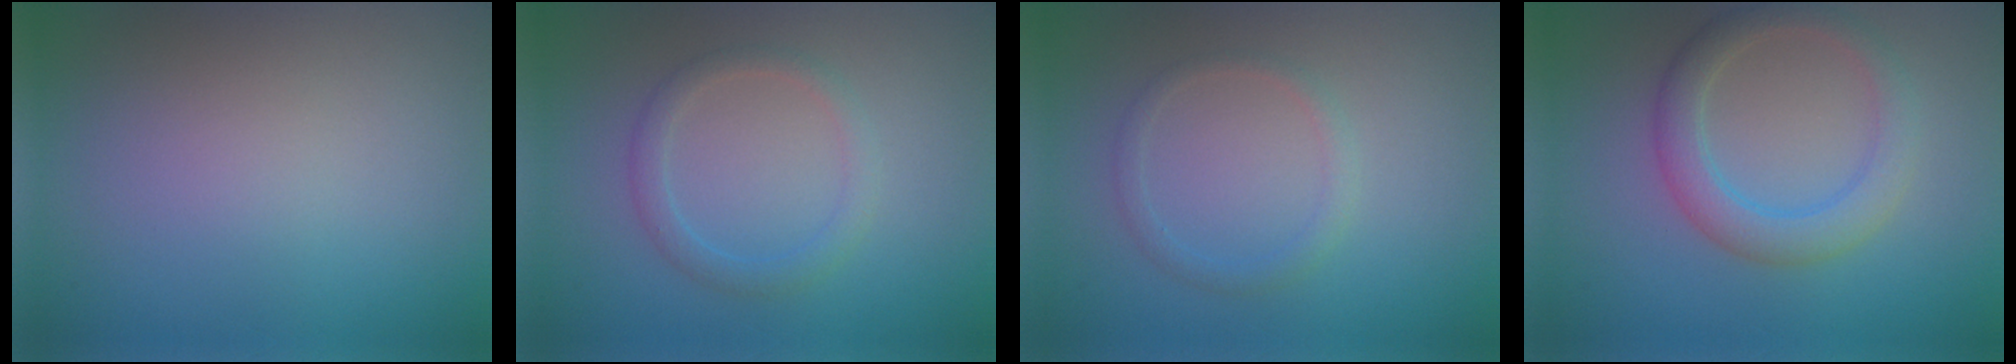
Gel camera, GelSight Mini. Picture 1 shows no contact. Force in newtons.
{"total": 1.9, "press": 1.9, "slide": 0.2}
{"total": 1.3, "press": 1.3, "slide": 0.1}
{"total": 3.6, "press": 3.6, "slide": 0.1}